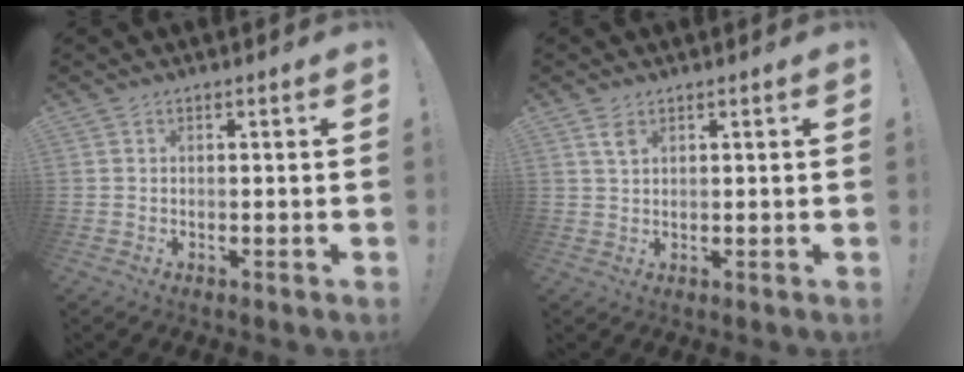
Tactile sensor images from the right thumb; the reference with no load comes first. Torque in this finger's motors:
{"motor_torque": [0.00, 0.00, 0.27, 0.16, 0.02]}